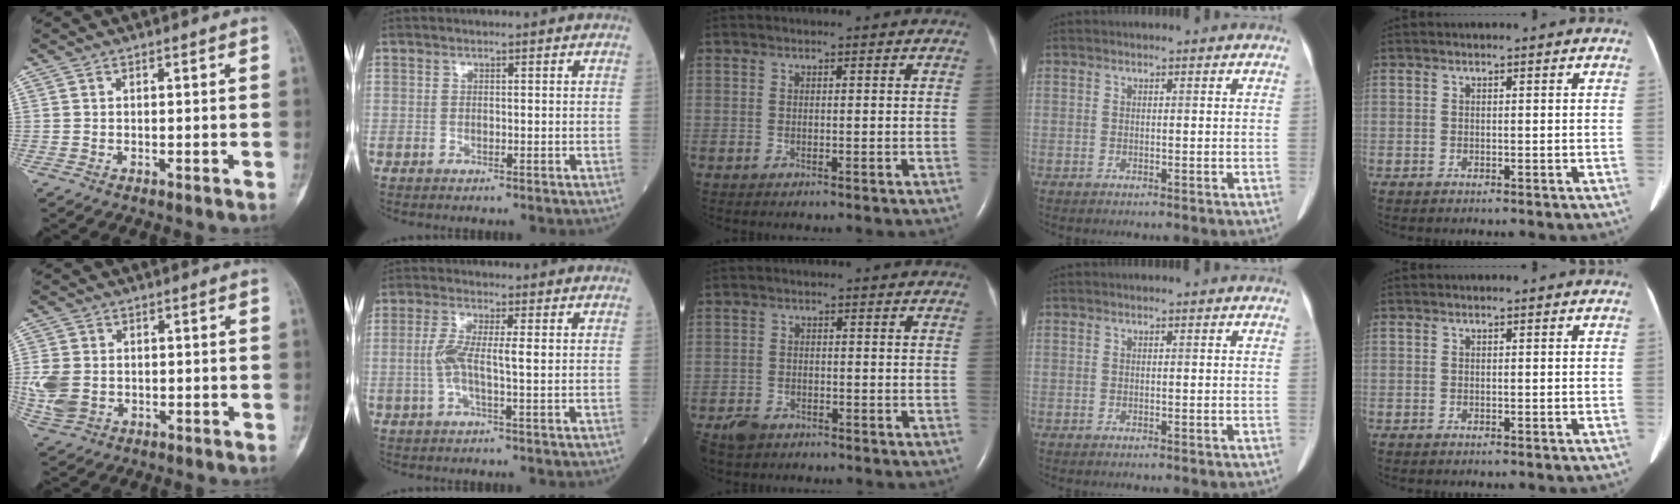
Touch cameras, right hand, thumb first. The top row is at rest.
{"thumb": {"total": 7.8, "force": [-0.6, 6.0, 4.9], "torque": [-0.110, 0.001, -0.003]}, "index": {"total": 4.8, "force": [-0.1, 0.6, 4.8], "torque": [-0.109, 0.009, -0.006]}, "middle": {"total": 3.8, "force": [-2.9, 2.2, 1.1], "torque": [-0.030, -0.001, -0.048]}}